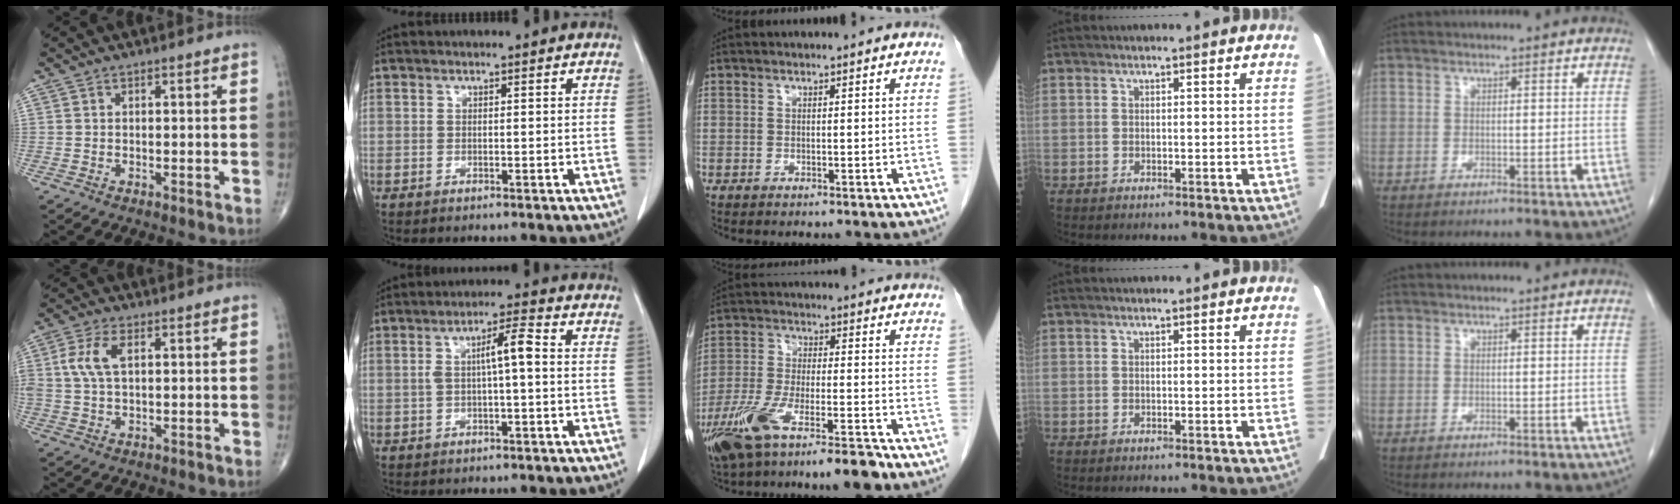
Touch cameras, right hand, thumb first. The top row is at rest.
{"thumb": {"total": 6.5, "force": [1.5, 3.3, 5.4], "torque": [-0.130, 0.010, 0.030]}, "index": {"total": 5.1, "force": [0.2, 0.6, 5.1], "torque": [-0.088, 0.015, 0.003]}, "middle": {"total": 12.8, "force": [-8.8, 2.3, 9.0], "torque": [-0.174, -0.014, -0.154]}}